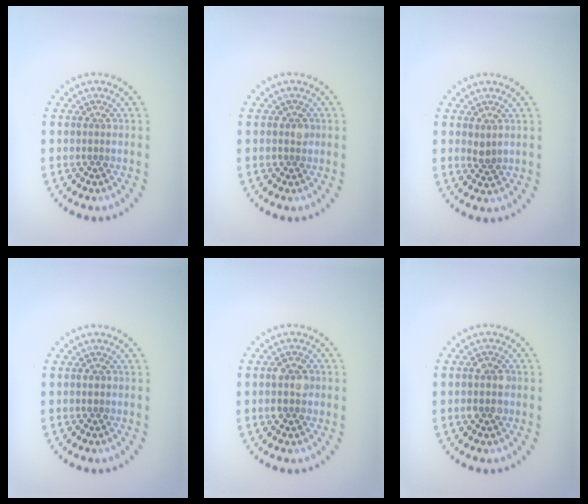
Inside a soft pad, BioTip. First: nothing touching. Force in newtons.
{"total": 0.9, "press": 0.8, "slide": 0.4}
{"total": 1.1, "press": 1.0, "slide": 0.5}
{"total": 0.8, "press": 0.8, "slide": 0.2}
{"total": 2.7, "press": 2.7, "slide": 0.1}
{"total": 2.2, "press": 2.2, "slide": 0.3}